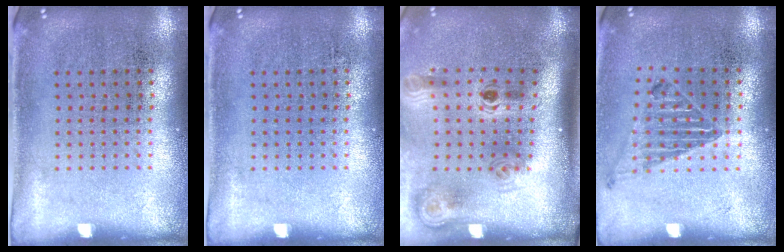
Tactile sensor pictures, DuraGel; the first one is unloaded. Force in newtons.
{"total": 0.0}
{"total": 2.2, "press": 1.5, "slide": 1.6}
{"total": 1.0, "press": 1.0, "slide": 0.1}